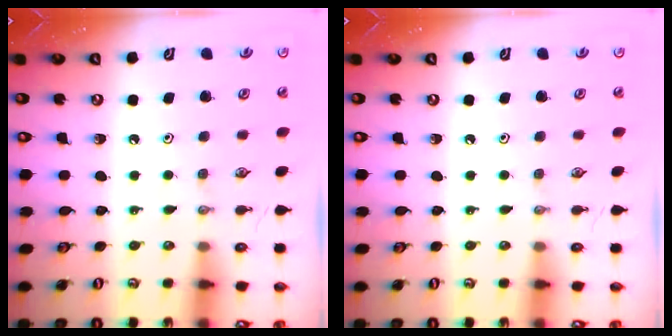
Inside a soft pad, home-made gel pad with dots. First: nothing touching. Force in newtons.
{"total": 0.0}